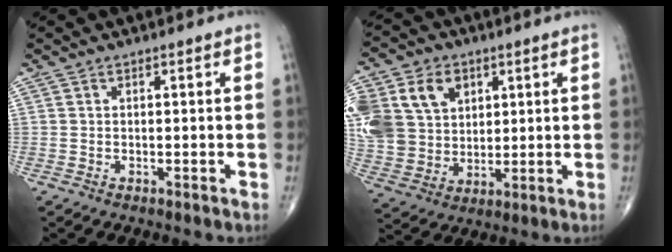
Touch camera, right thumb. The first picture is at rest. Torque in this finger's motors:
{"motor_torque": [0.17, 0.79, 0.66, 0.67, 0.32]}